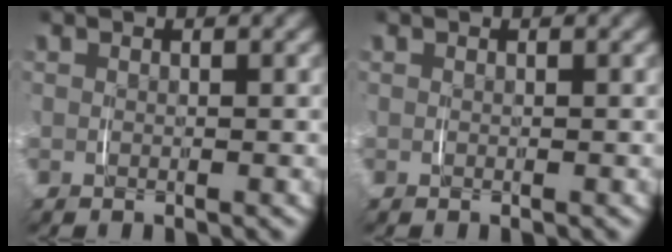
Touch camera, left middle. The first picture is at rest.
{"total": 0.0}